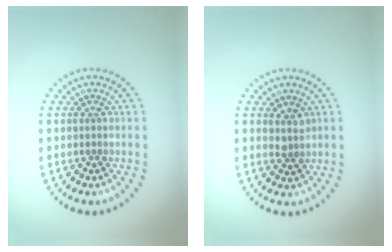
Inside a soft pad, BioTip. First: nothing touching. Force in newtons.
{"total": 1.4, "press": 1.1, "slide": 0.8}